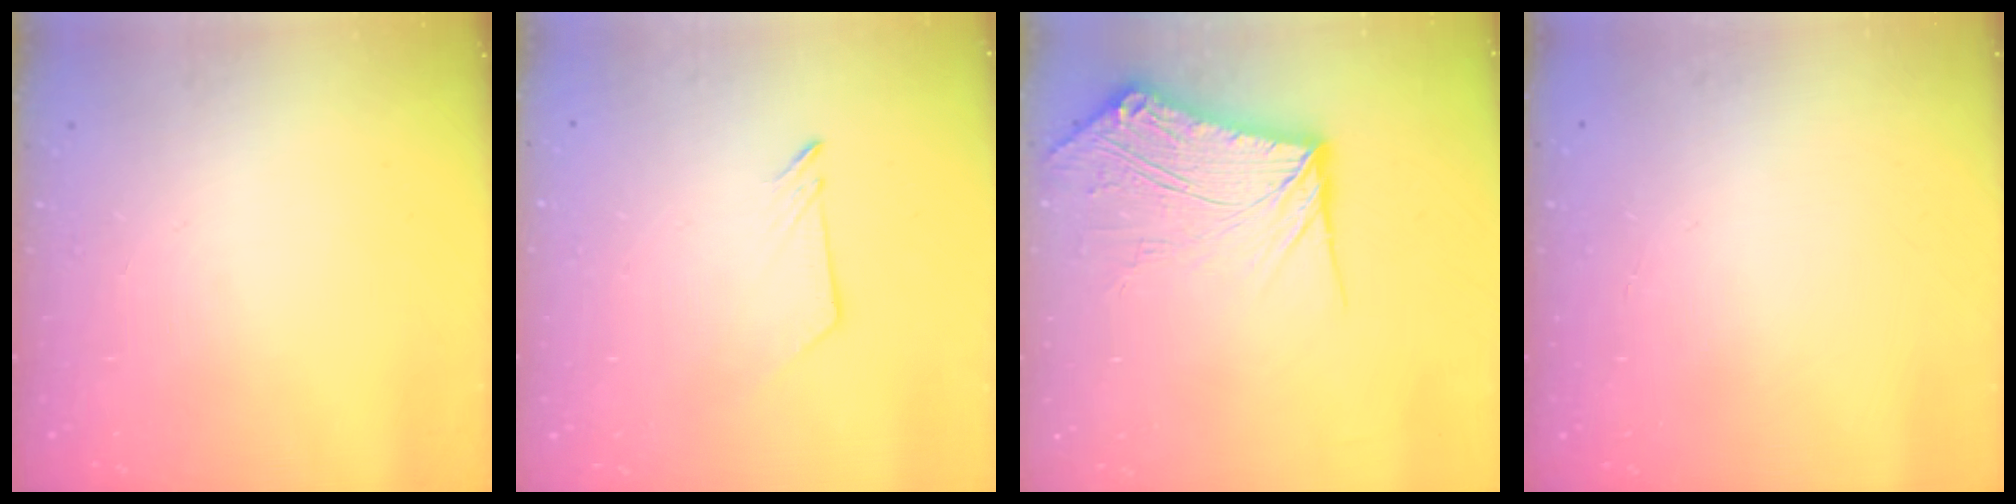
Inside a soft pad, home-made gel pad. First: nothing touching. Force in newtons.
{"total": 2.6, "press": 2.6, "slide": 0.3}
{"total": 12.9, "press": 12.8, "slide": 1.8}
{"total": 0.0}